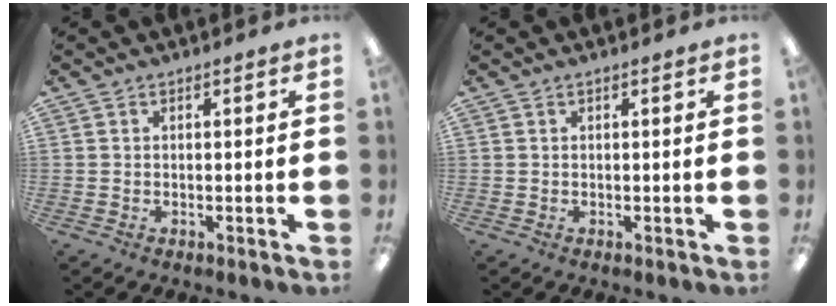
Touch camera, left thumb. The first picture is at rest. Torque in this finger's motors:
{"motor_torque": [-0.05, 0.03, -0.05, 0.04, 0.00]}